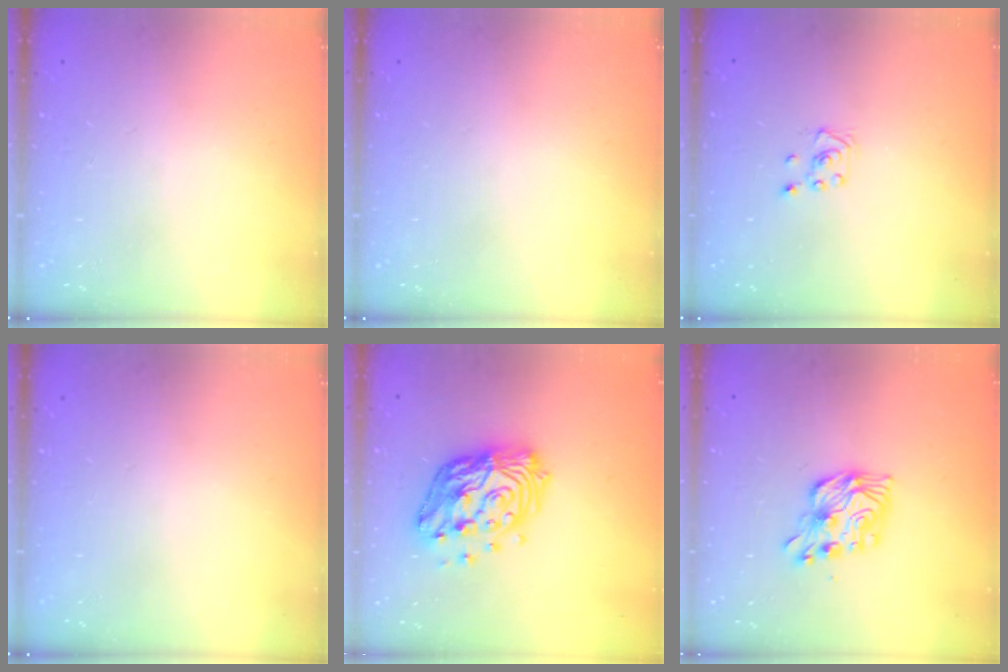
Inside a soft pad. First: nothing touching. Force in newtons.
{"total": 0.0}
{"total": 3.0, "press": 2.9, "slide": 0.3}
{"total": 0.0}
{"total": 17.1, "press": 17.0, "slide": 1.9}
{"total": 11.5, "press": 11.5, "slide": 0.4}